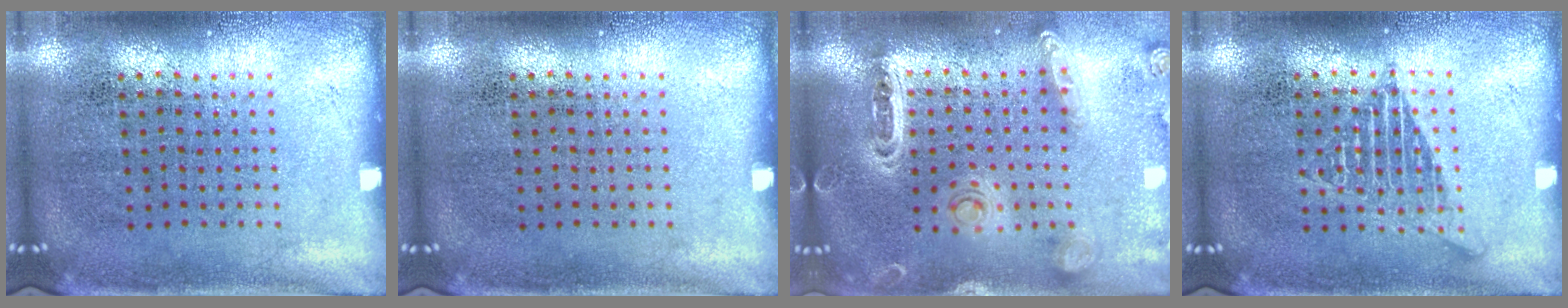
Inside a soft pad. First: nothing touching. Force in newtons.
{"total": 0.0}
{"total": 1.3, "press": 1.3, "slide": 0.2}
{"total": 2.1, "press": 2.1, "slide": 0.3}